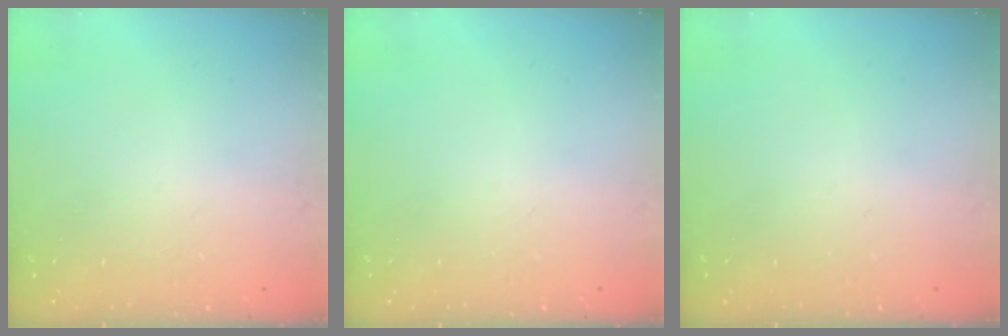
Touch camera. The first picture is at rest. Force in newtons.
{"total": 0.0}
{"total": 0.0}